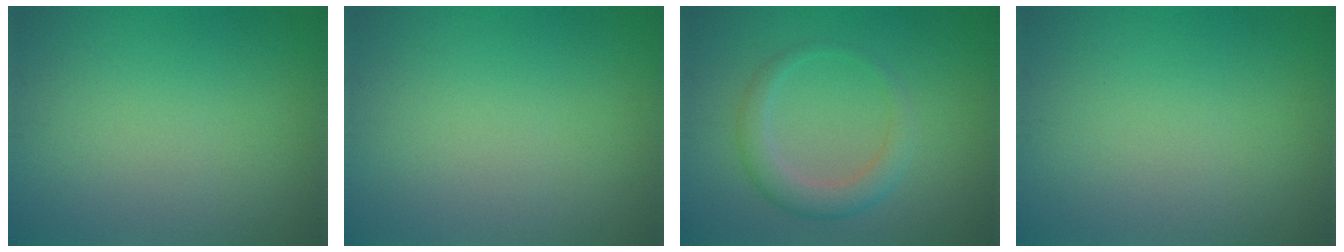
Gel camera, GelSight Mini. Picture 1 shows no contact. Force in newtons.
{"total": 0.0}
{"total": 3.0, "press": 3.0, "slide": 0.1}
{"total": 0.0}